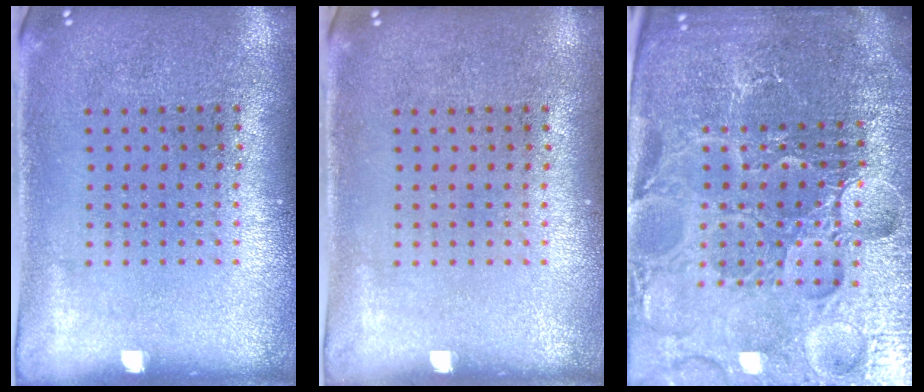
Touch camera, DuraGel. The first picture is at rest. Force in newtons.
{"total": 0.0}
{"total": 6.3, "press": 5.6, "slide": 2.8}